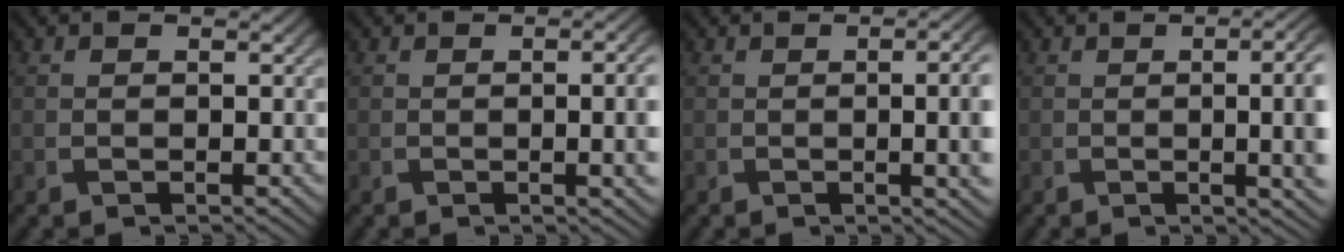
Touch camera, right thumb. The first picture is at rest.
{"total": 6.0, "force": [-0.4, 2.0, 5.7], "torque": [-0.067, -0.004, -0.001]}
{"total": 8.4, "force": [-0.3, 3.1, 7.8], "torque": [-0.075, 0.006, -0.007]}
{"total": 11.3, "force": [0.1, 4.6, 10.3], "torque": [-0.090, 0.019, -0.007]}